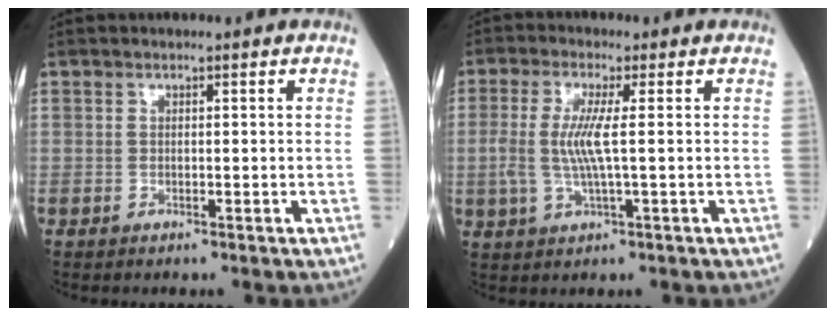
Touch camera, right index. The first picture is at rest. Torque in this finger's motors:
{"motor_torque": [0.15, -0.01, 0.02, 0.03]}